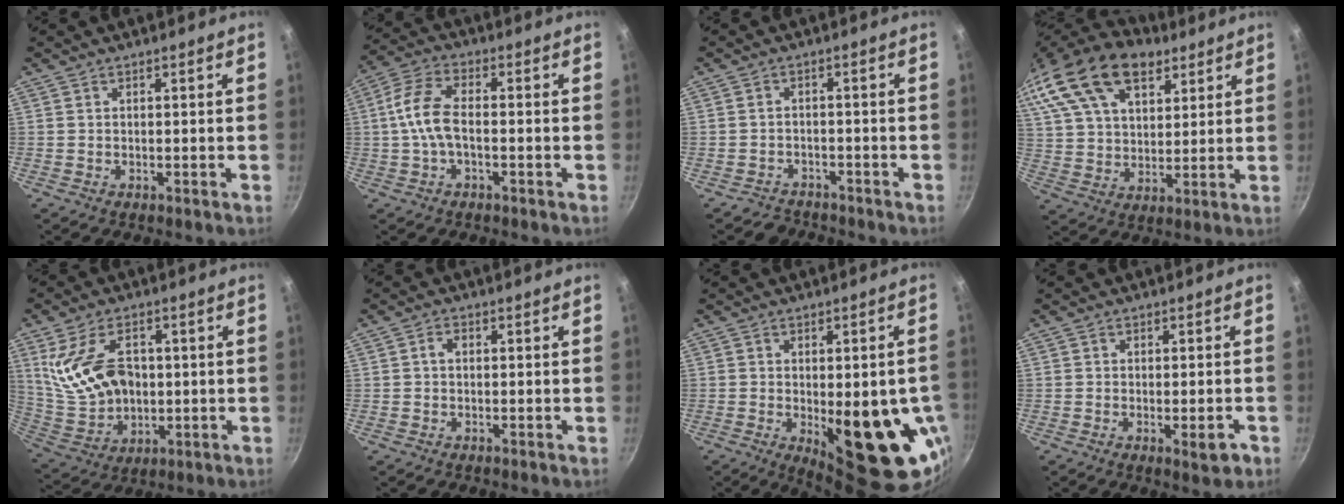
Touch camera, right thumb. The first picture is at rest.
{"total": 8.2, "force": [-0.9, 4.1, 7.0], "torque": [-0.146, 0.029, -0.030]}
{"total": 3.6, "force": [-3.0, 1.9, -0.3], "torque": [0.018, 0.043, -0.050]}
{"total": 26.4, "force": [14.6, 15.1, 16.0], "torque": [-0.319, 0.012, 0.258]}
{"total": 15.0, "force": [2.4, 10.0, 10.9], "torque": [-0.186, -0.011, 0.065]}
{"total": 1.7, "force": [0.1, 1.2, 1.2], "torque": [-0.020, 0.006, 0.000]}
{"total": 19.9, "force": [-4.1, 8.2, 17.7], "torque": [-0.189, -0.016, -0.036]}
{"total": 4.2, "force": [-1.6, 1.3, 3.6], "torque": [-0.041, 0.003, -0.018]}